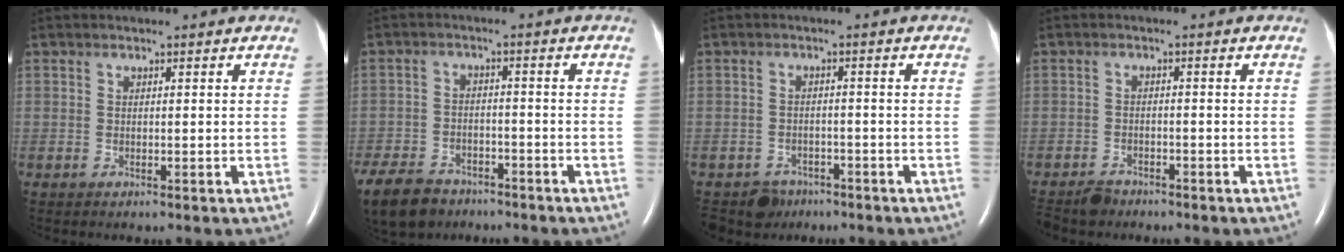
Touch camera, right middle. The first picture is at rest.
{"total": 11.7, "force": [-8.5, 6.6, 4.5], "torque": [-0.112, -0.012, -0.137]}
{"total": 4.3, "force": [-3.2, 2.8, -0.3], "torque": [0.004, 0.004, -0.050]}
{"total": 3.6, "force": [-3.3, 1.3, 0.6], "torque": [-0.015, -0.008, -0.060]}